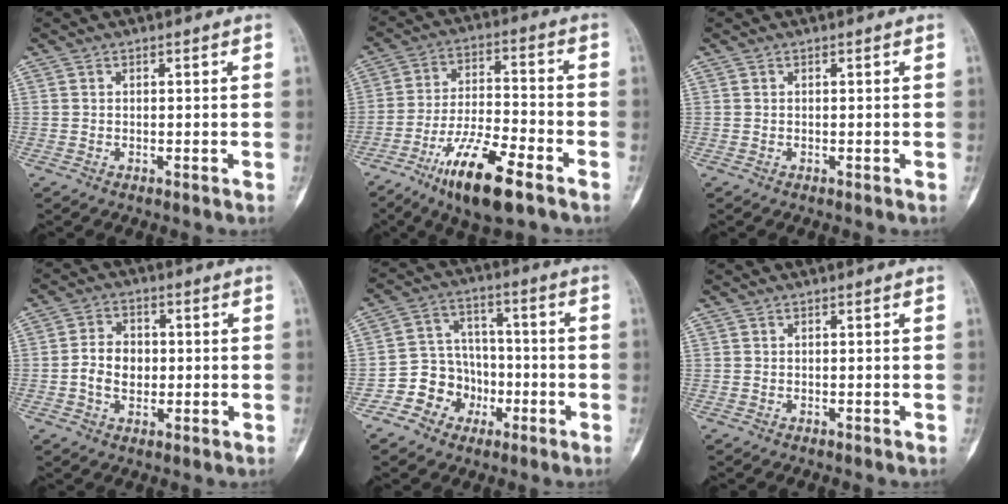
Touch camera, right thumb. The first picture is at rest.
{"total": 14.6, "force": [-8.7, 3.8, 11.1], "torque": [-0.199, 0.040, -0.152]}
{"total": 0.0}
{"total": 6.4, "force": [-0.5, 4.7, 4.2], "torque": [-0.058, 0.014, -0.014]}
{"total": 10.1, "force": [-4.0, 8.8, 2.7], "torque": [0.006, 0.054, -0.070]}
{"total": 0.0}